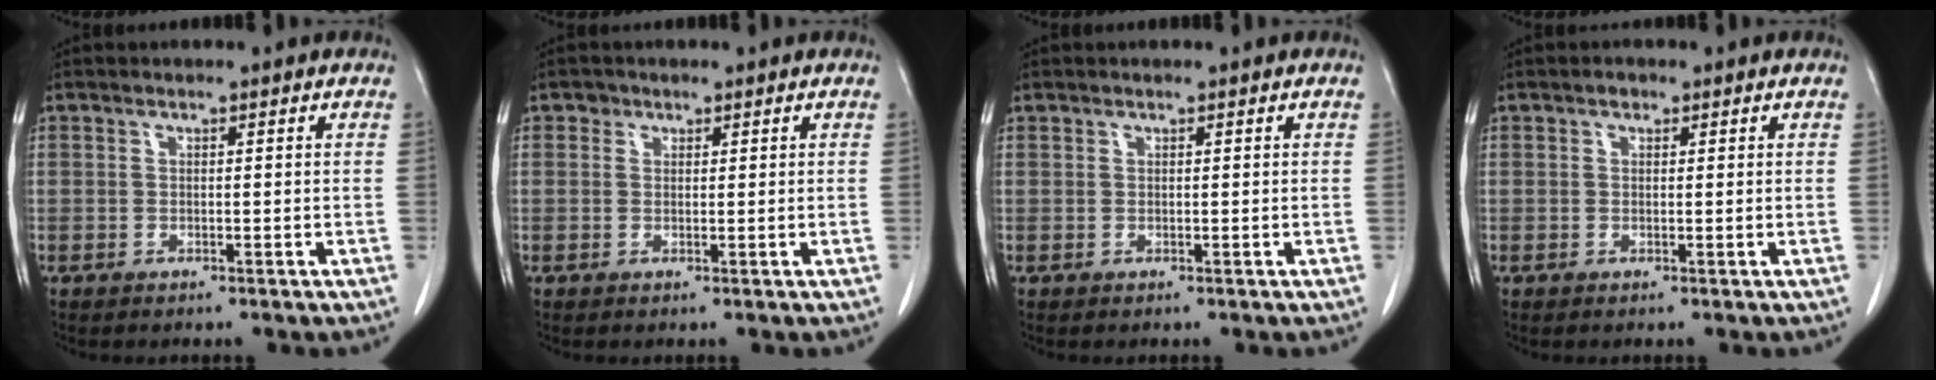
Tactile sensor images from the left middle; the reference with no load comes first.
{"total": 1.1, "force": [0.6, 0.8, 0.1], "torque": [0.005, -0.001, 0.007]}
{"total": 0.0}
{"total": 0.8, "force": [0.5, 0.5, 0.3], "torque": [-0.005, 0.001, 0.006]}